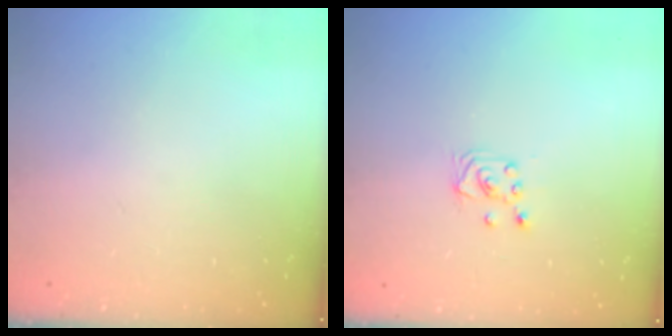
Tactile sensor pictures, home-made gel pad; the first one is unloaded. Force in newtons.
{"total": 2.0, "press": 2.0, "slide": 0.2}